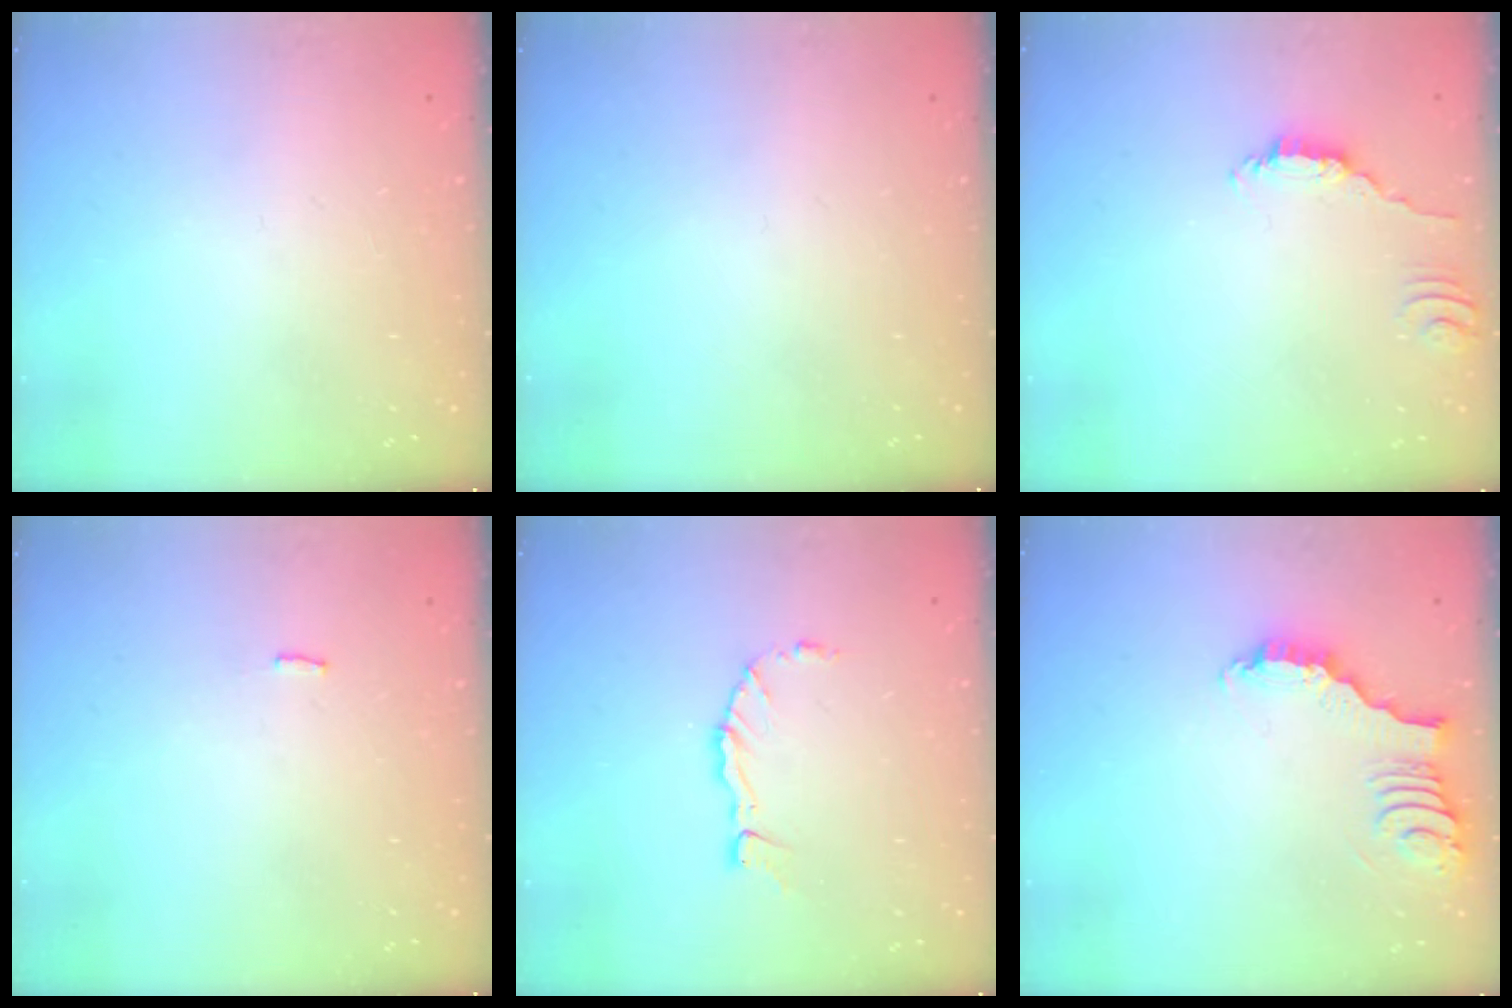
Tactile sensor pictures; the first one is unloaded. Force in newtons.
{"total": 0.0}
{"total": 2.6, "press": 2.6, "slide": 0.4}
{"total": 2.5, "press": 2.5, "slide": 0.1}
{"total": 5.2, "press": 5.2, "slide": 0.4}
{"total": 3.9, "press": 3.9, "slide": 0.3}